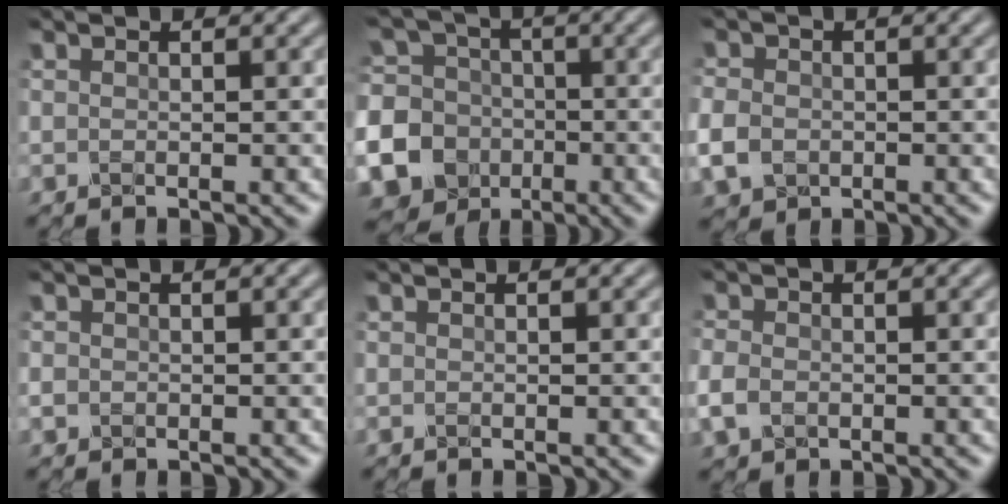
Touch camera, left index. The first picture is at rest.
{"total": 22.2, "force": [-7.8, 20.3, 4.8], "torque": [-0.156, -0.030, -0.172]}
{"total": 3.4, "force": [-0.9, 2.9, 1.6], "torque": [-0.044, -0.005, -0.022]}
{"total": 0.9, "force": [-0.2, 0.8, 0.3], "torque": [-0.004, -0.004, -0.006]}
{"total": 0.0}
{"total": 2.5, "force": [-0.7, 2.0, 1.3], "torque": [-0.034, -0.005, -0.020]}